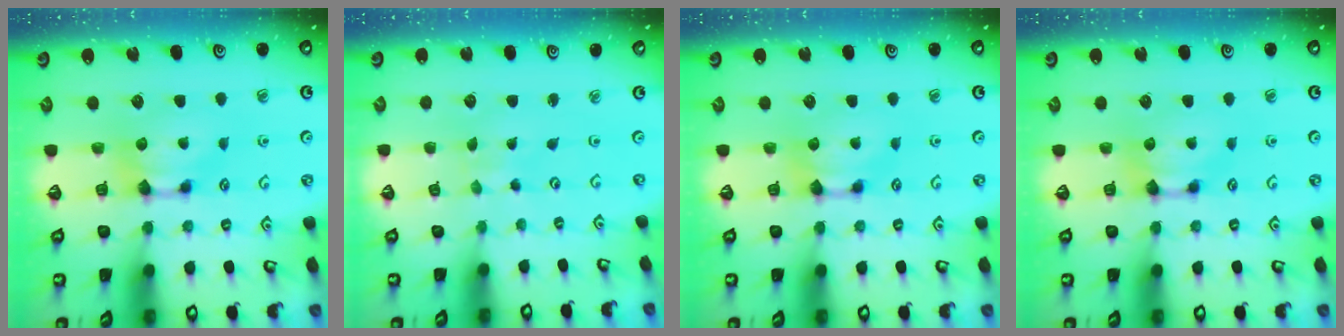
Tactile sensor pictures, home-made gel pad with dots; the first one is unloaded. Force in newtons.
{"total": 5.8, "press": 5.8, "slide": 0.3}
{"total": 0.0}
{"total": 0.0}